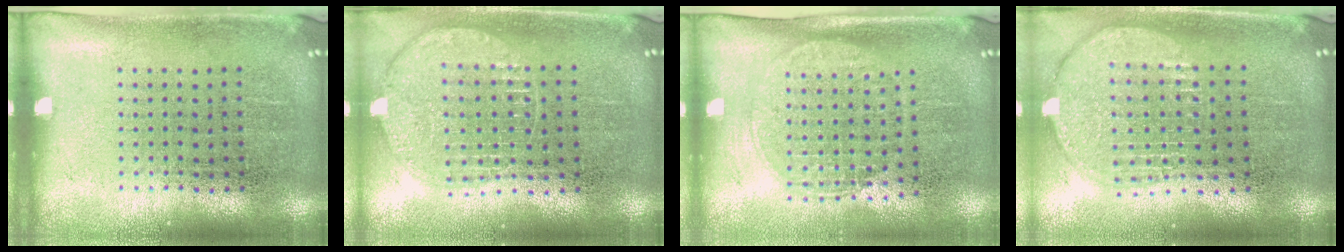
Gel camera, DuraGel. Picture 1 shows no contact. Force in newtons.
{"total": 1.1, "press": 1.1, "slide": 0.3}
{"total": 1.5, "press": 1.3, "slide": 0.8}
{"total": 2.0, "press": 1.7, "slide": 1.1}